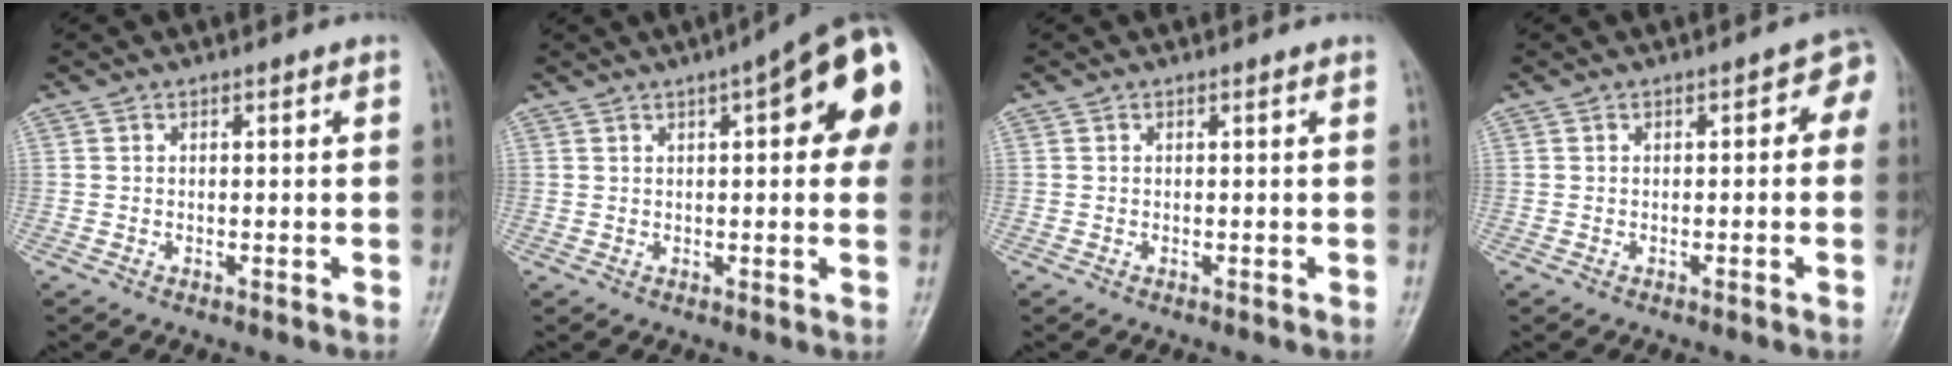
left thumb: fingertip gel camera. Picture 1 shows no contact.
{"total": 15.4, "force": [4.9, 4.9, 13.8], "torque": [-0.152, 0.014, 0.049]}
{"total": 0.0}
{"total": 3.8, "force": [-0.1, 2.3, 3.0], "torque": [-0.014, 0.020, -0.010]}